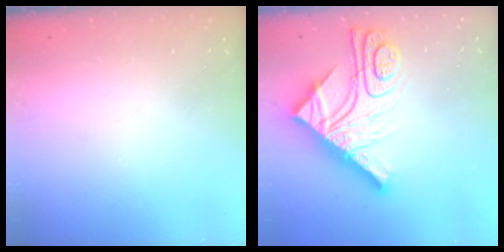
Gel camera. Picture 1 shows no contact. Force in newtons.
{"total": 21.2, "press": 21.1, "slide": 1.8}